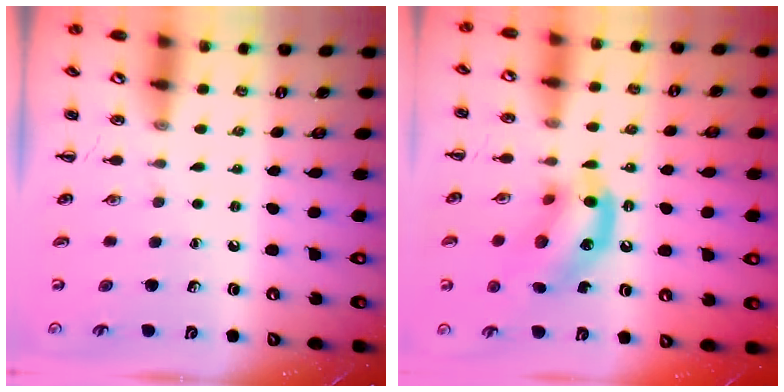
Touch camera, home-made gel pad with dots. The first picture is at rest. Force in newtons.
{"total": 14.5, "press": 14.3, "slide": 2.7}